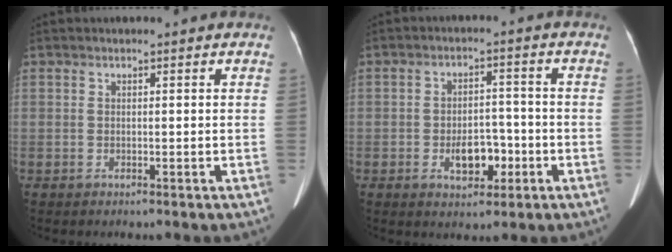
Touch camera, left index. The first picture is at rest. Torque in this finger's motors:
{"motor_torque": [0.05, 0.05, 0.09, 0.01]}